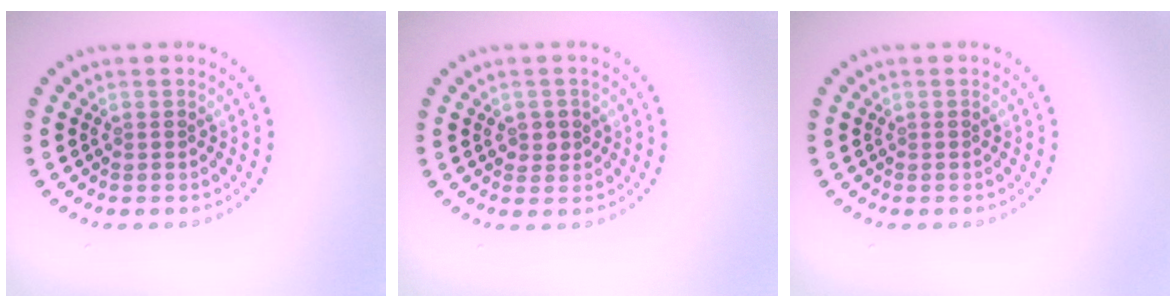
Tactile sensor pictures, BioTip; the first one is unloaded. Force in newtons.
{"total": 1.5, "press": 1.4, "slide": 0.4}
{"total": 0.0}